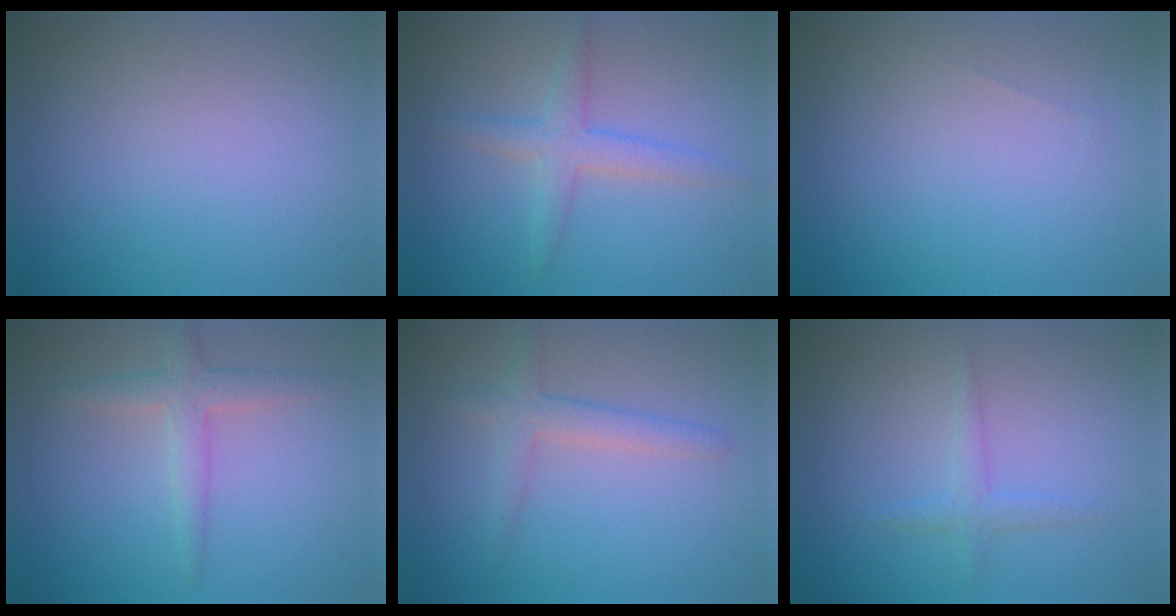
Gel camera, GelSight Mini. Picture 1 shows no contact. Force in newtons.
{"total": 2.7, "press": 2.7, "slide": 0.1}
{"total": 0.0}
{"total": 2.6, "press": 2.6, "slide": 0.0}
{"total": 1.7, "press": 1.7, "slide": 0.2}
{"total": 1.4, "press": 1.4, "slide": 0.0}